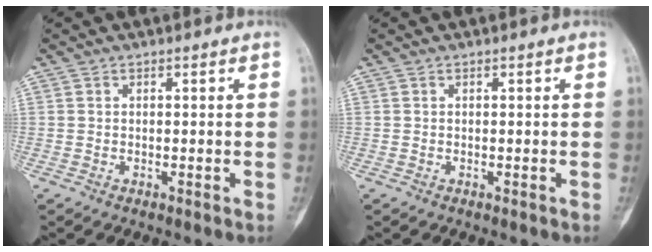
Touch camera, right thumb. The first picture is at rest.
{"total": 0.0}